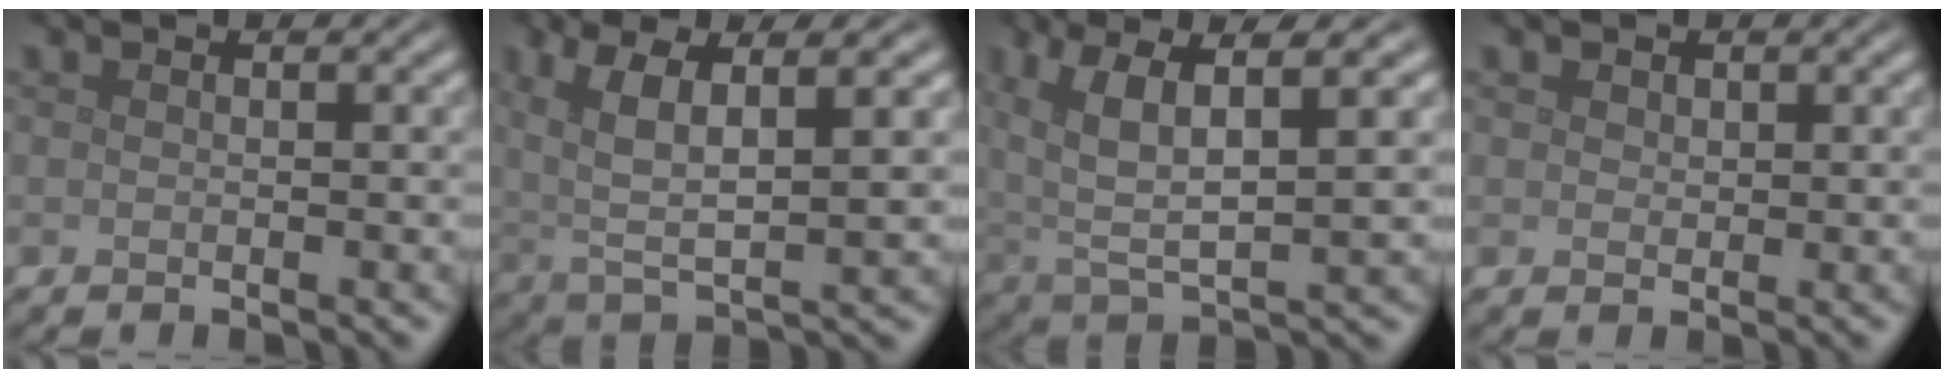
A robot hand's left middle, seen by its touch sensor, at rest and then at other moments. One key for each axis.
{"total": 6.9, "fx": 2.6, "fy": 2.2, "fz": 5.9, "tx": -0.125, "ty": 0.002, "tz": 0.051}
{"total": 8.0, "fx": 3.6, "fy": 2.7, "fz": 6.6, "tx": -0.143, "ty": 0.009, "tz": 0.068}
{"total": 1.0, "fx": 0.5, "fy": 0.8, "fz": 0.3, "tx": -0.005, "ty": -0.002, "tz": 0.008}